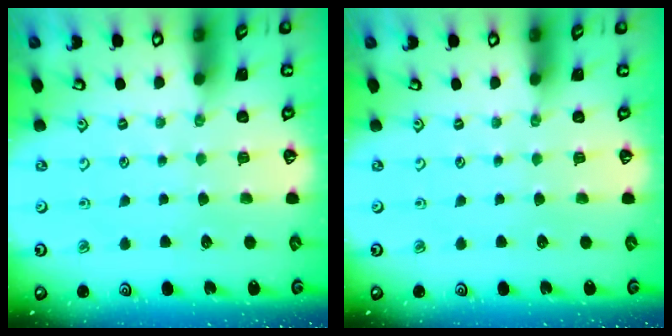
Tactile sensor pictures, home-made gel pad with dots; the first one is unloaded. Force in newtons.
{"total": 0.0}